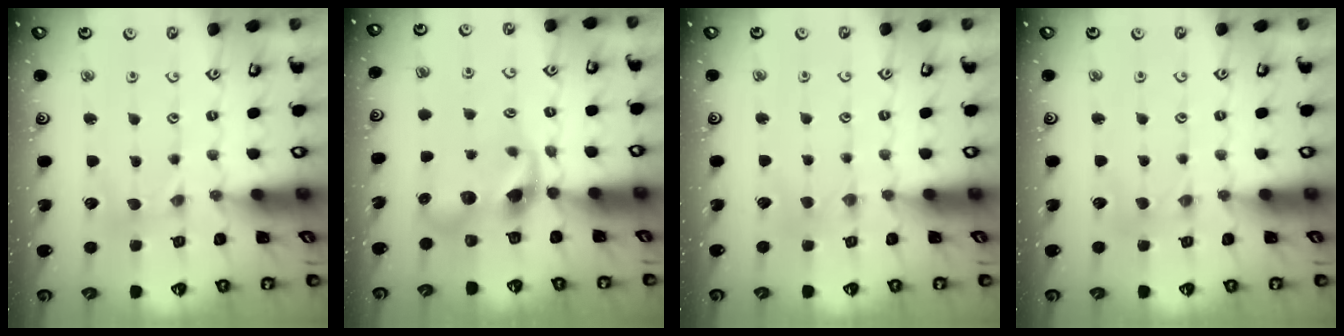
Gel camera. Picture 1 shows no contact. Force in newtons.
{"total": 9.9, "press": 9.7, "slide": 1.6}
{"total": 0.7, "press": 0.7, "slide": 0.2}
{"total": 0.9, "press": 0.9, "slide": 0.1}